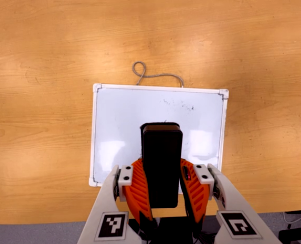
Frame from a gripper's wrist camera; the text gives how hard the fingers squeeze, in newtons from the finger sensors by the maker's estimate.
{"total": 9.6, "left": 7.7, "right": 11.5}